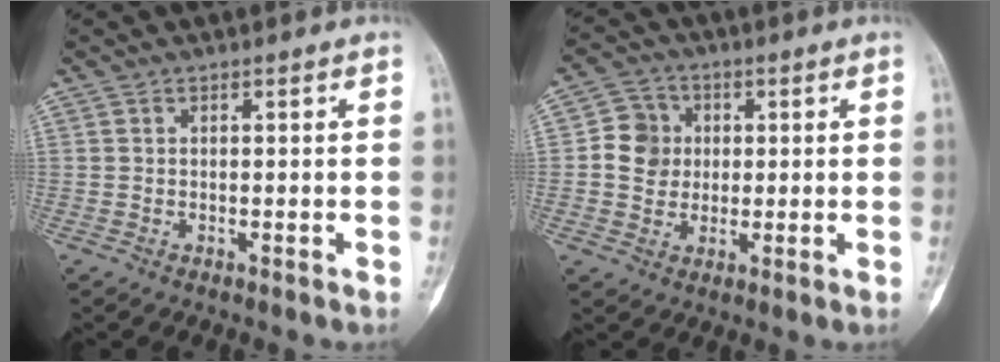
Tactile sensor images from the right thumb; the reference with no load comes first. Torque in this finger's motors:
{"motor_torque": [-0.83, 0.27, 0.56, 0.05, -0.19]}